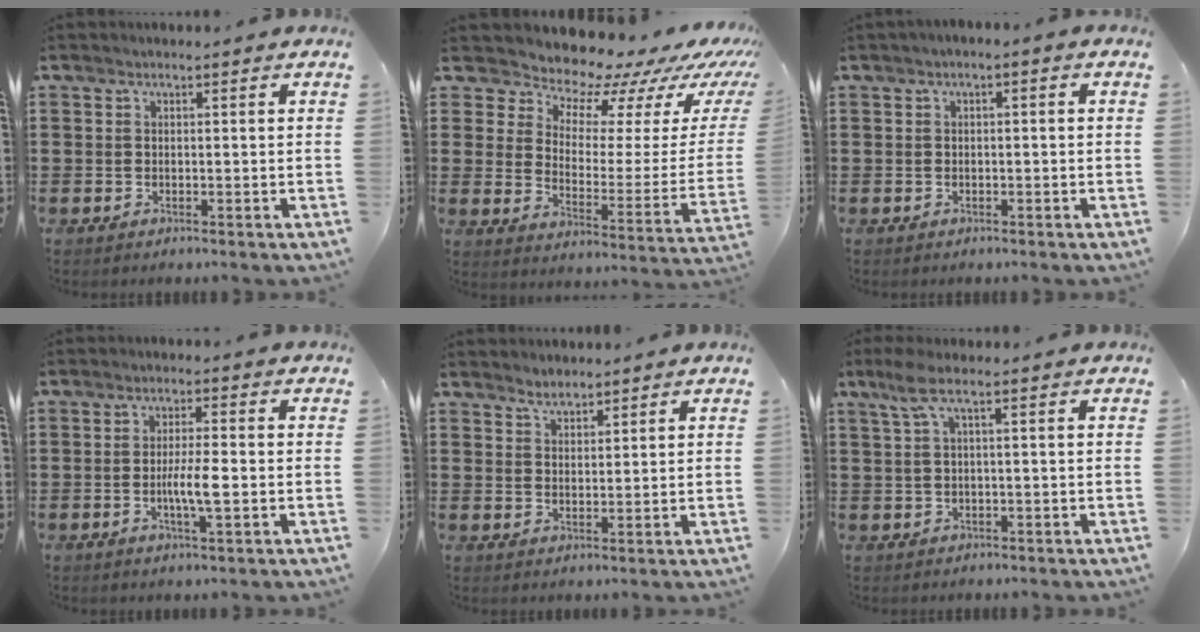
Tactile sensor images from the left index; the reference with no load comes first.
{"total": 7.3, "force": [6.5, 3.0, 1.5], "torque": [-0.046, -0.065, 0.105]}
{"total": 1.1, "force": [-0.7, 0.2, 0.8], "torque": [-0.014, -0.001, -0.013]}
{"total": 4.8, "force": [-0.9, 0.6, 4.7], "torque": [-0.087, -0.003, -0.019]}
{"total": 2.2, "force": [2.0, 0.7, 0.2], "torque": [-0.007, 0.003, 0.040]}
{"total": 3.6, "force": [0.4, 0.6, 3.5], "torque": [-0.084, -0.003, 0.001]}